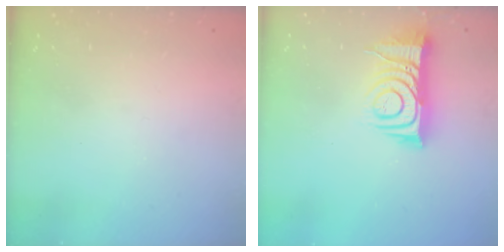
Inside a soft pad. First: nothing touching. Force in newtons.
{"total": 12.0, "press": 12.0, "slide": 1.1}